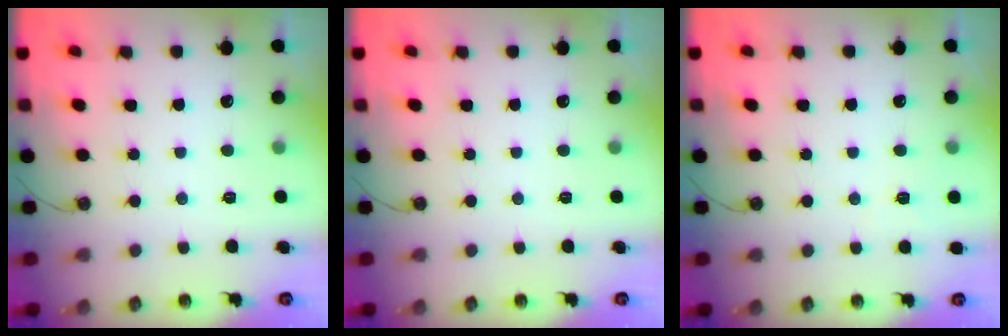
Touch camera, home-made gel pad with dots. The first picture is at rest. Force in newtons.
{"total": 0.0}
{"total": 2.6, "press": 1.9, "slide": 1.8}